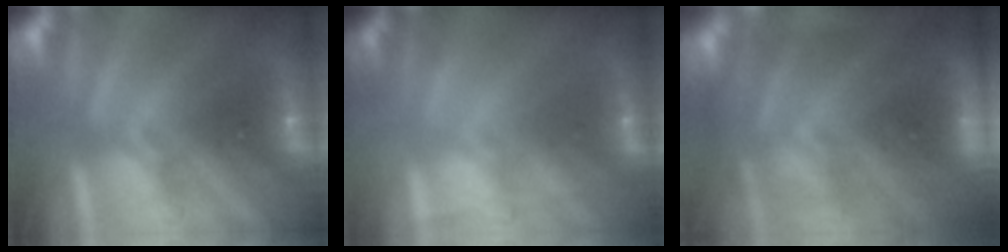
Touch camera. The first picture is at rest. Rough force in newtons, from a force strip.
{"total": 2.2}
{"total": 9.1}